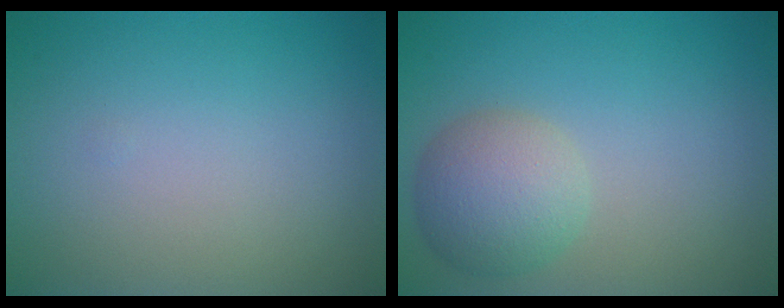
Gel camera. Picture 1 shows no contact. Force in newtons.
{"total": 4.2, "press": 4.2, "slide": 0.2}